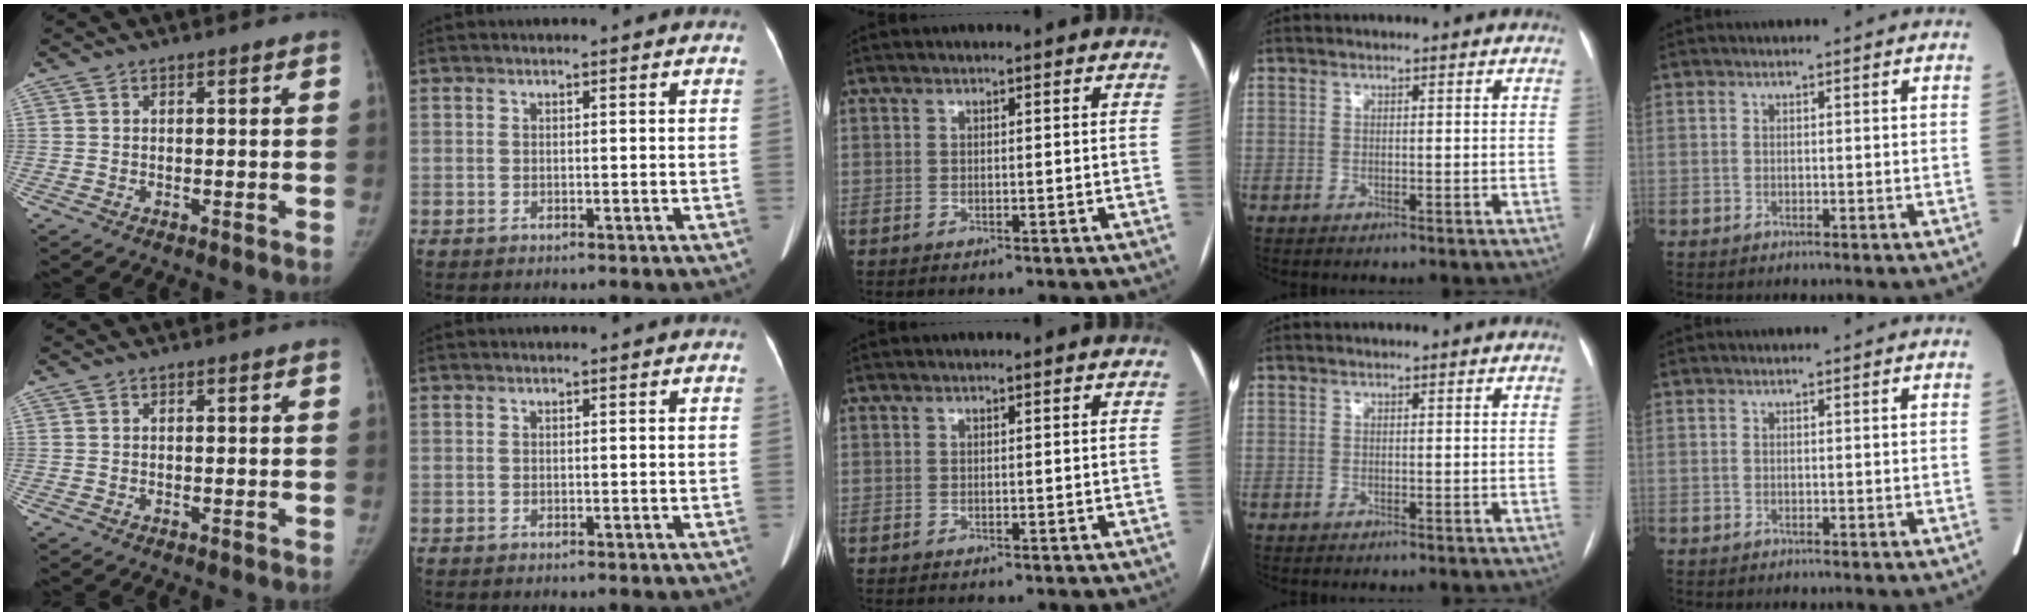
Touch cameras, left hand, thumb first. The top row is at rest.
{}